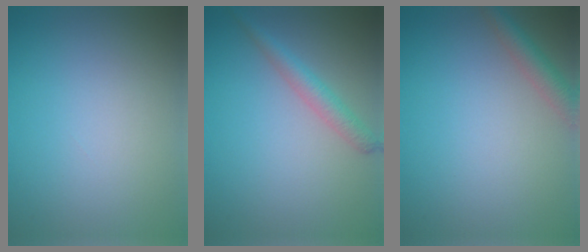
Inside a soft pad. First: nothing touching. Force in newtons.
{"total": 2.2, "press": 2.2, "slide": 0.1}
{"total": 2.4, "press": 2.4, "slide": 0.1}